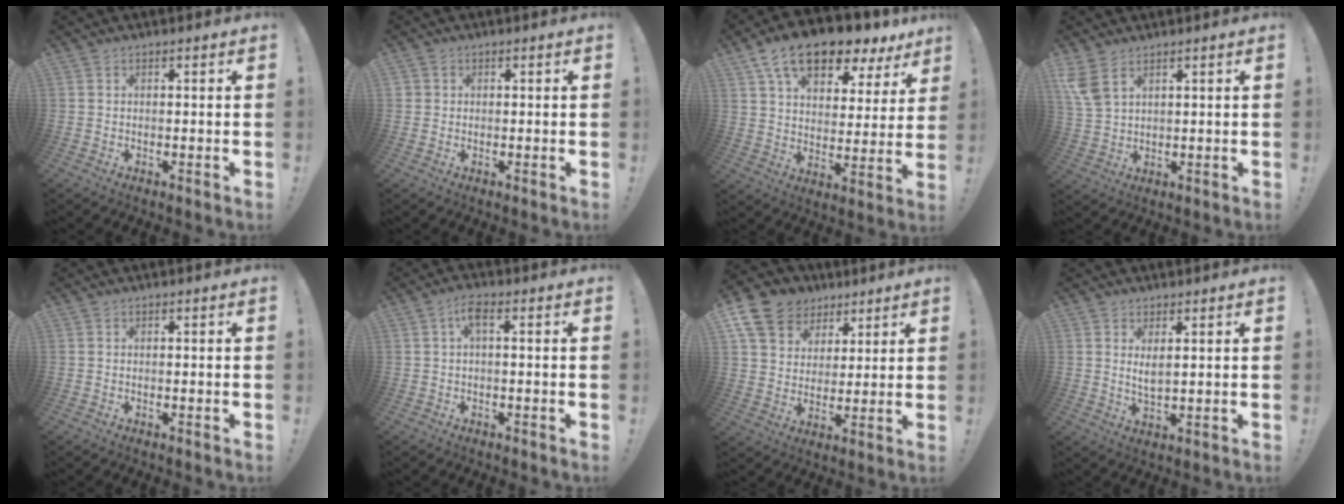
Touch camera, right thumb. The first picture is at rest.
{"total": 1.4, "force": [0.5, 1.3, 0.3], "torque": [0.002, -0.002, 0.008]}
{"total": 15.1, "force": [10.2, 7.6, 8.1], "torque": [-0.135, -0.065, 0.181]}
{"total": 6.8, "force": [4.1, 3.4, 4.2], "torque": [-0.090, -0.013, 0.081]}
{"total": 0.0}
{"total": 4.2, "force": [0.6, 1.3, 4.0], "torque": [-0.082, 0.009, 0.011]}
{"total": 12.3, "force": [6.7, 9.3, 4.3], "torque": [-0.073, -0.042, 0.135]}
{"total": 3.6, "force": [1.7, 0.8, 3.1], "torque": [-0.048, -0.014, 0.028]}